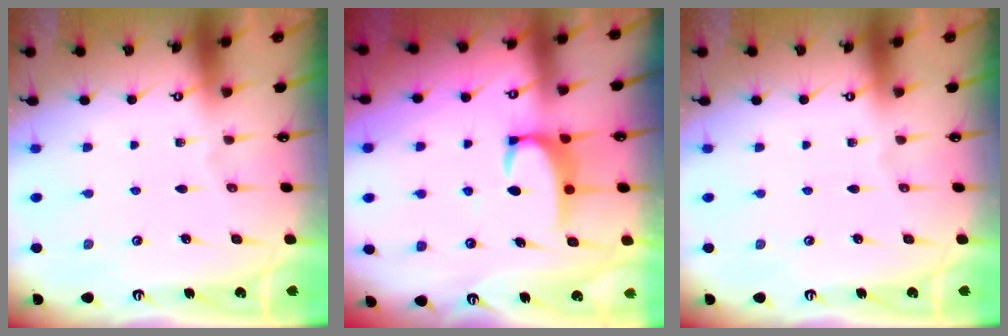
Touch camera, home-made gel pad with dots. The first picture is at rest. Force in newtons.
{"total": 3.3, "press": 3.3, "slide": 0.3}
{"total": 0.0}